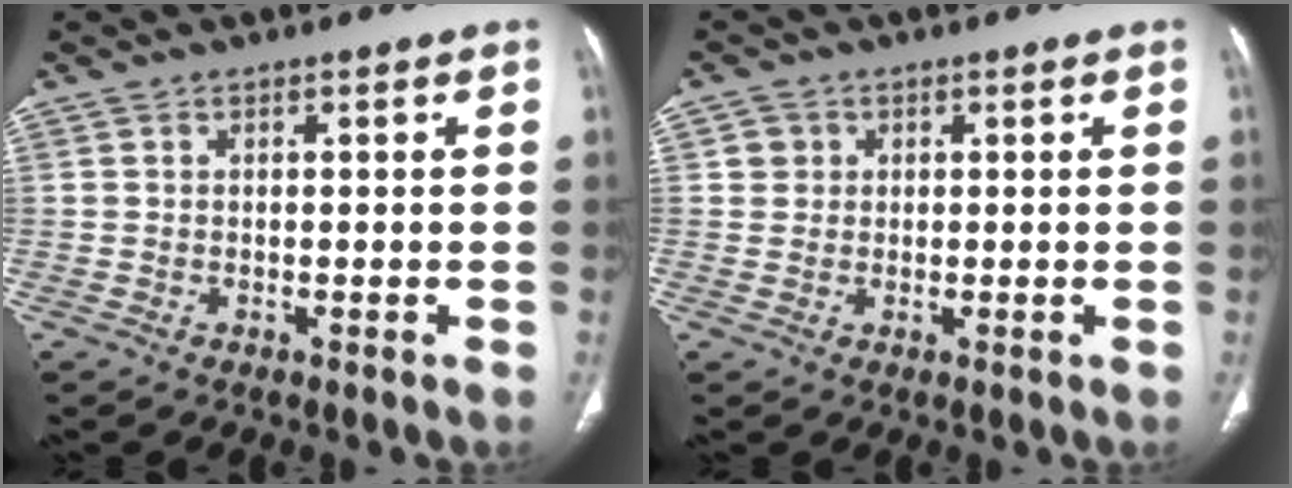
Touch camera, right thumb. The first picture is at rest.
{"total": 2.3, "force": [0.6, 2.2, 0.3], "torque": [0.013, 0.004, 0.010]}